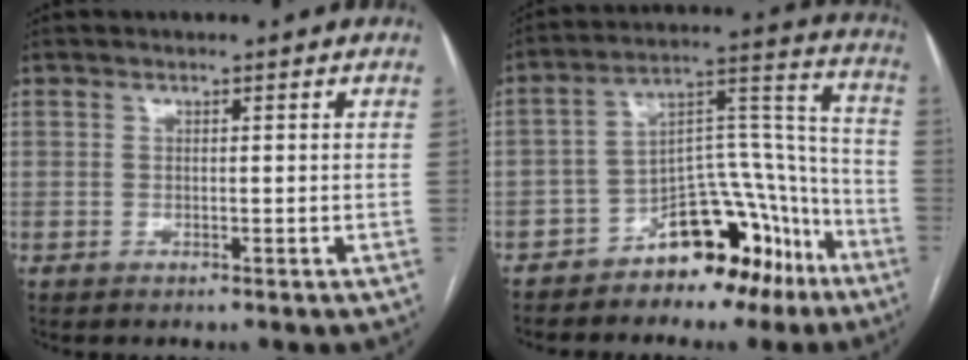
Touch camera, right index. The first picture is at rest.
{"total": 14.8, "force": [-9.7, 6.8, 8.8], "torque": [-0.121, 0.063, -0.146]}